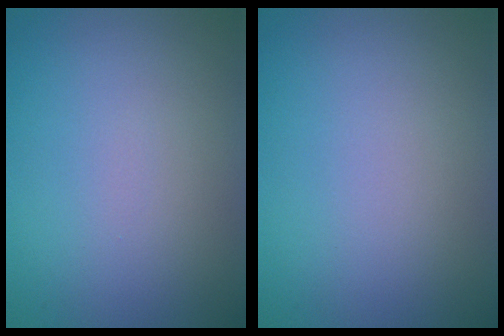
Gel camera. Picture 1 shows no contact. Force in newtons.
{"total": 0.0}